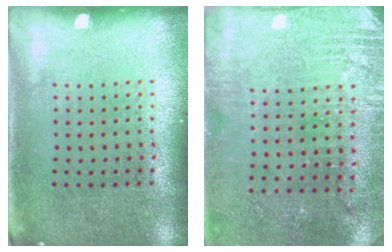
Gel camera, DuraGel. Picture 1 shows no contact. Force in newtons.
{"total": 2.8, "press": 2.7, "slide": 0.6}